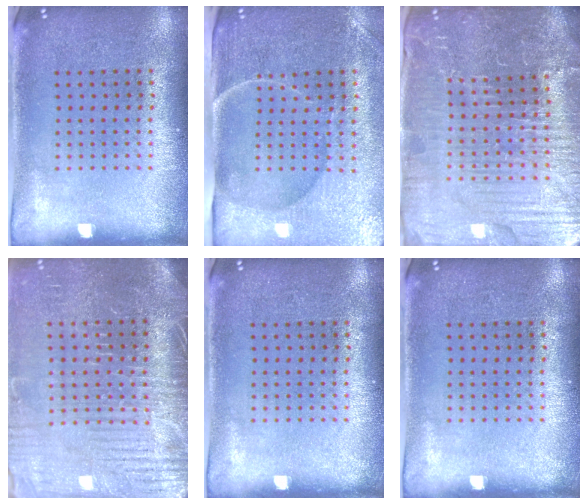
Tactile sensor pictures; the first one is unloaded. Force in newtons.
{"total": 4.6, "press": 4.0, "slide": 2.3}
{"total": 5.9, "press": 5.4, "slide": 2.4}
{"total": 4.1, "press": 3.7, "slide": 1.6}
{"total": 0.0}
{"total": 0.0}